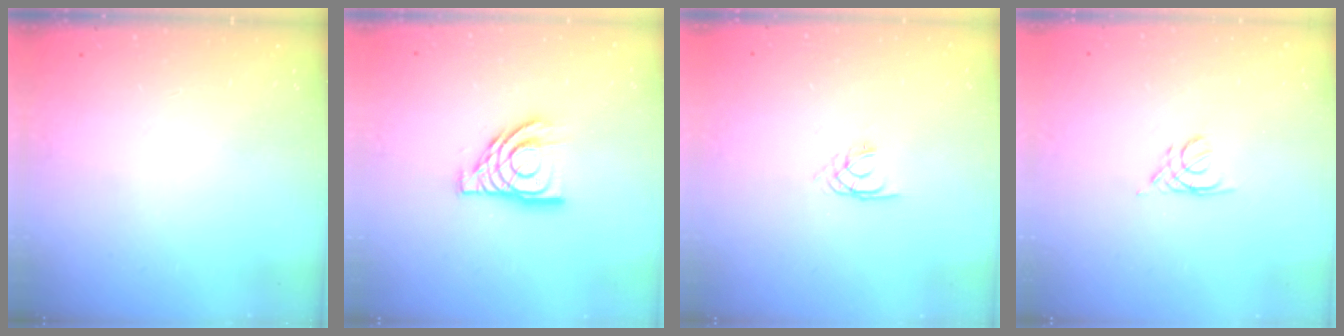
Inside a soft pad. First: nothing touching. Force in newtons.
{"total": 12.5, "press": 12.4, "slide": 1.5}
{"total": 1.7, "press": 1.7, "slide": 0.1}
{"total": 2.2, "press": 2.2, "slide": 0.4}